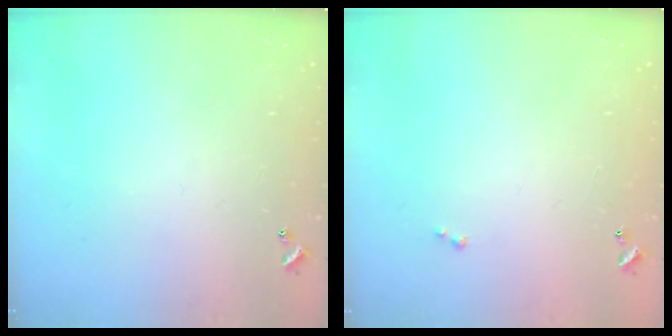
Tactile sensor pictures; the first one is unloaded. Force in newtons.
{"total": 0.0}